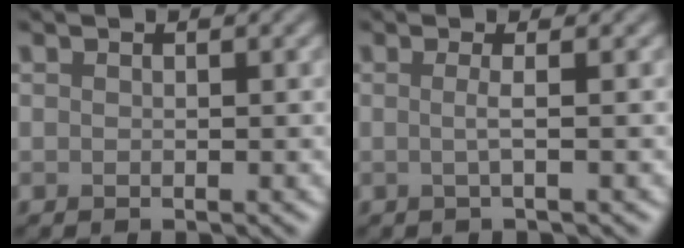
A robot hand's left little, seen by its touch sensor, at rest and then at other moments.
{"total": 1.7, "force": [0.0, 0.5, 1.6], "torque": [-0.024, -0.002, -0.009]}